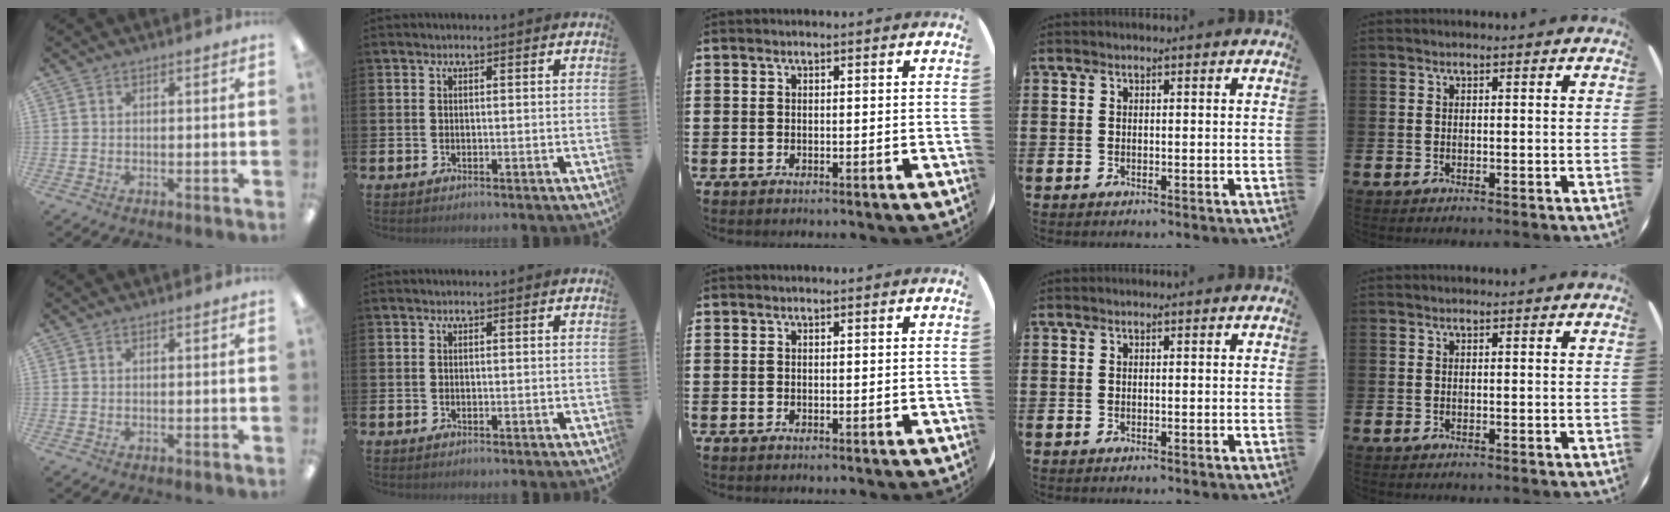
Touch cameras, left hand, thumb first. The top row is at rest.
{}